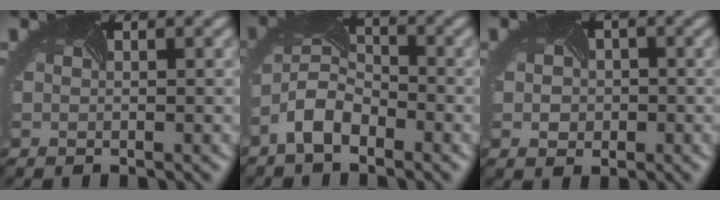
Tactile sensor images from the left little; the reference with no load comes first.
{"total": 4.2, "force": [-2.9, 2.1, 2.3], "torque": [-0.053, 0.003, -0.062]}
{"total": 2.0, "force": [-0.2, 1.8, 1.0], "torque": [-0.012, 0.001, -0.006]}